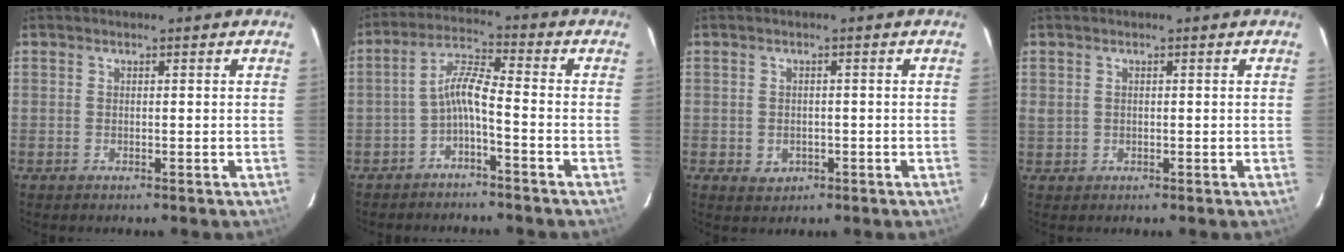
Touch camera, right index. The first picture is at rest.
{"total": 5.2, "force": [-2.7, 0.6, 4.4], "torque": [-0.107, 0.017, -0.052]}
{"total": 2.8, "force": [-0.8, 2.6, 0.9], "torque": [-0.022, 0.001, -0.001]}
{"total": 1.6, "force": [0.5, 1.4, 0.7], "torque": [-0.013, 0.004, 0.012]}